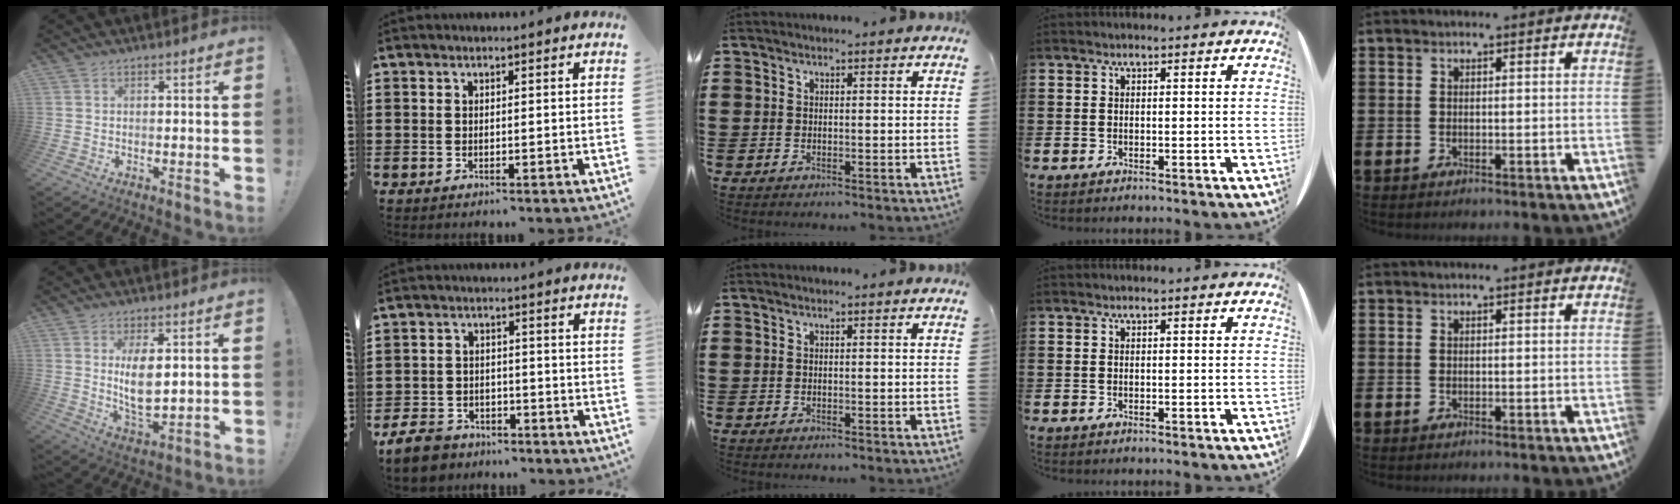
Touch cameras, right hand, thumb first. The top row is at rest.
{"thumb": {"total": 8.9, "force": [2.4, 4.0, 7.6], "torque": [-0.140, -0.021, 0.038]}, "index": {"total": 5.4, "force": [-4.9, 1.7, 1.4], "torque": [-0.042, 0.008, -0.100]}}